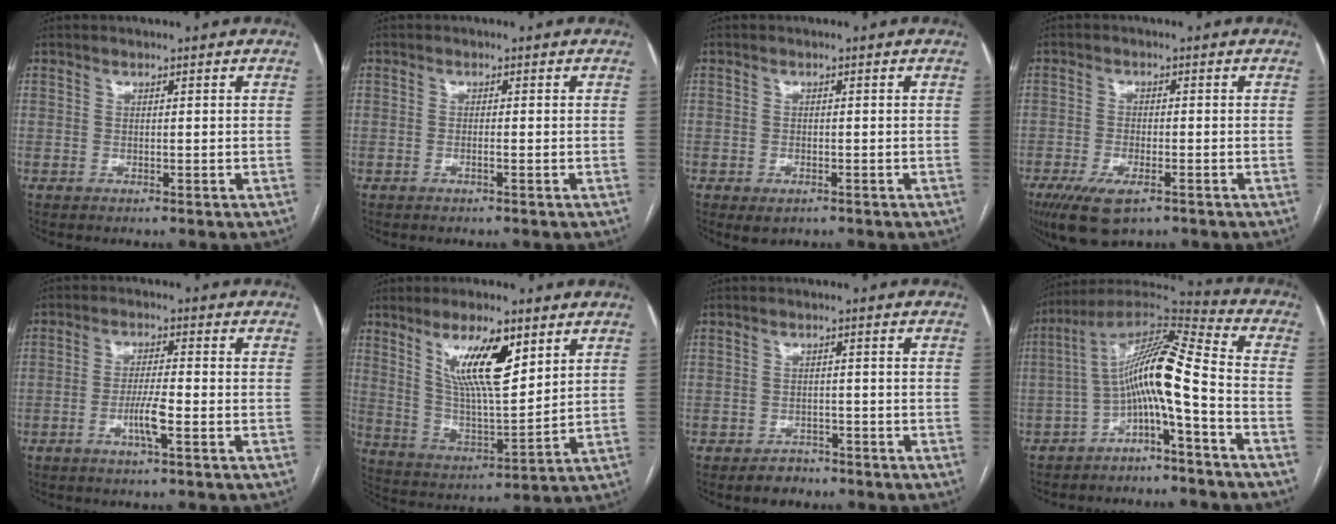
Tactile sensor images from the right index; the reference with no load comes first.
{"total": 0.9, "force": [-0.4, -0.1, 0.8], "torque": [-0.015, 0.001, -0.006]}
{"total": 2.6, "force": [-1.3, 1.7, 1.5], "torque": [-0.022, -0.002, -0.007]}
{"total": 7.3, "force": [-4.3, 2.7, 5.2], "torque": [-0.096, -0.014, -0.068]}
{"total": 4.8, "force": [-1.9, 0.1, 4.4], "torque": [-0.085, -0.005, -0.036]}
{"total": 12.5, "force": [6.3, 2.9, 10.4], "torque": [-0.192, -0.002, 0.121]}
{"total": 2.8, "force": [-2.1, 1.8, 0.4], "torque": [-0.008, 0.005, -0.028]}
{"total": 12.0, "force": [-3.6, 0.5, 11.4], "torque": [-0.194, 0.040, -0.068]}